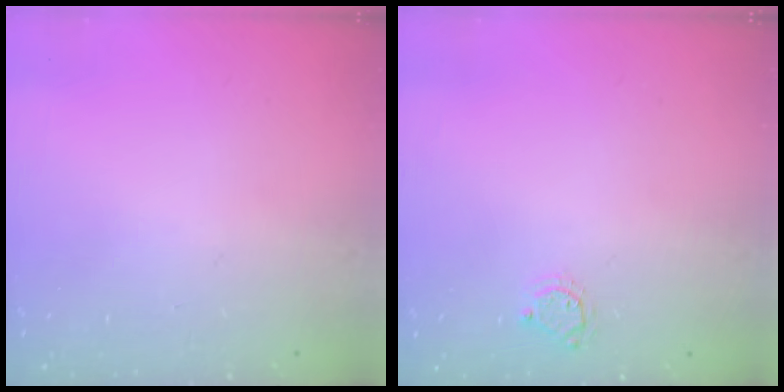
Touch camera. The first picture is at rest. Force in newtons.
{"total": 4.1, "press": 4.1, "slide": 0.4}